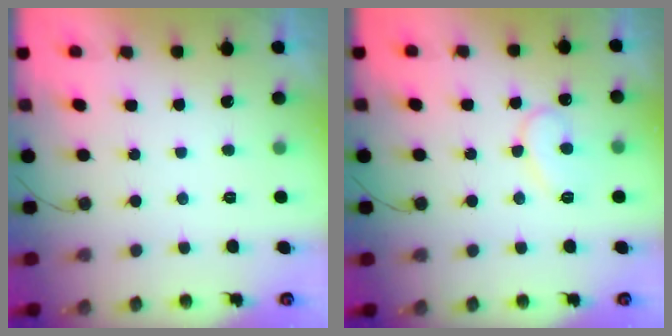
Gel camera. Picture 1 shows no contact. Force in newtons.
{"total": 9.8, "press": 9.8, "slide": 0.9}